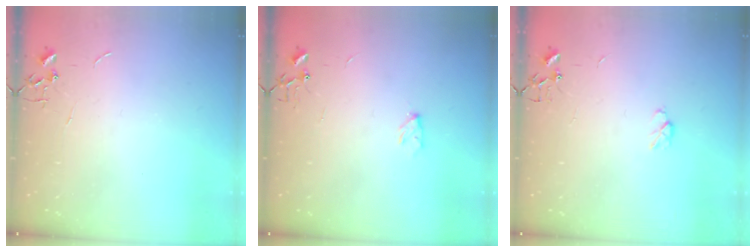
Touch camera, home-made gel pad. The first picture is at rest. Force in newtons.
{"total": 3.9, "press": 3.9, "slide": 0.7}
{"total": 3.7, "press": 3.7, "slide": 0.7}